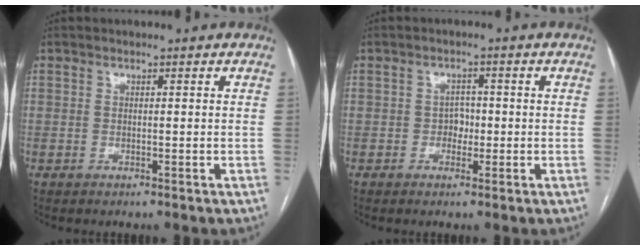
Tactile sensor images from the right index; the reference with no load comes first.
{"total": 2.2, "force": [-0.5, 1.7, 1.3], "torque": [-0.011, 0.008, -0.009]}